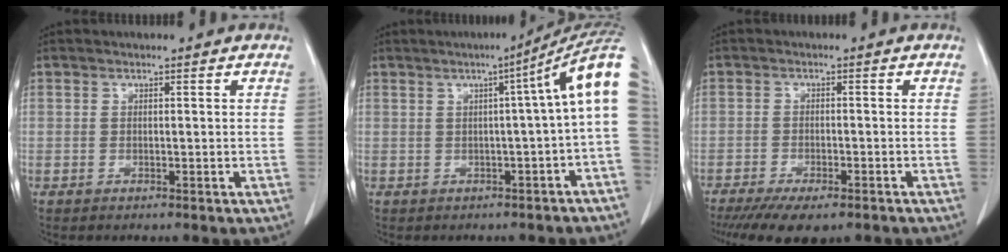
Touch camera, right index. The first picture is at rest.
{"total": 9.3, "force": [1.3, -0.7, 9.2], "torque": [-0.103, 0.033, 0.008]}
{"total": 9.5, "force": [-7.1, 3.3, 5.4], "torque": [-0.080, -0.012, -0.106]}